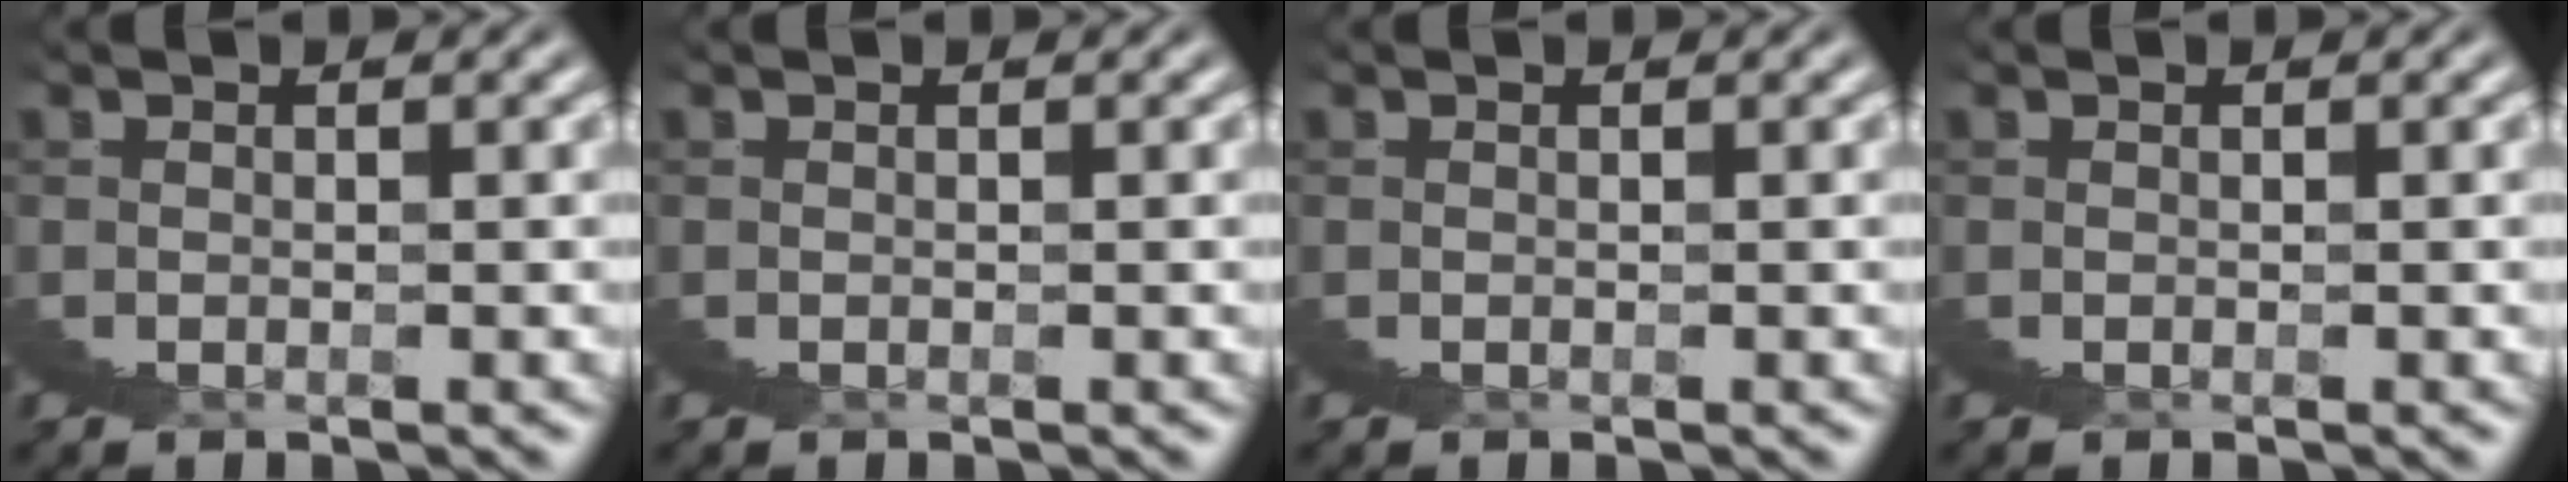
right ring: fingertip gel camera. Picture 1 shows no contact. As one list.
[{"total": 0.0}, {"total": 0.0}, {"total": 0.0}]